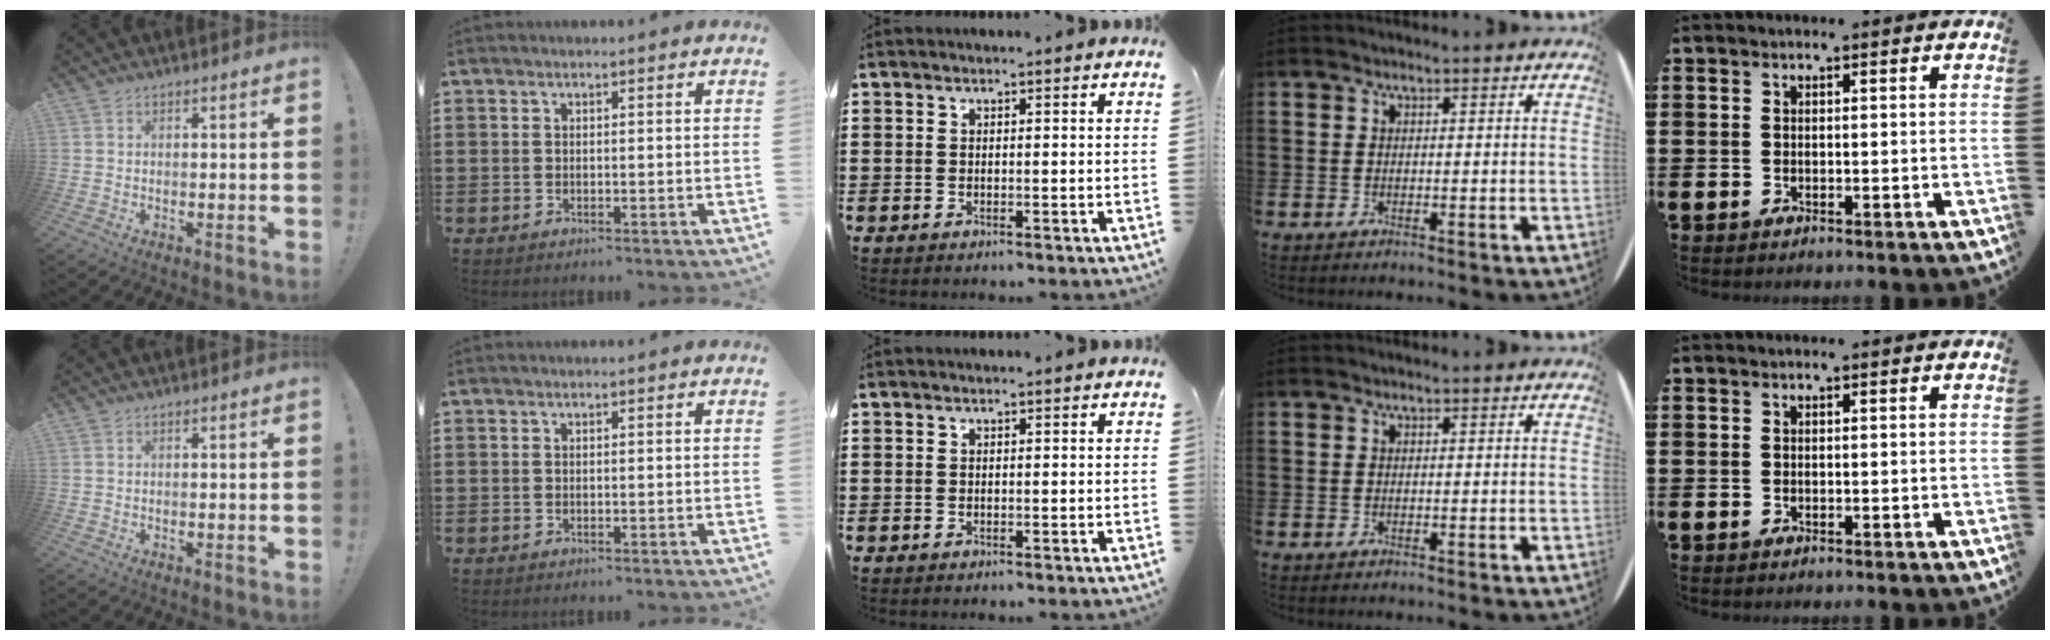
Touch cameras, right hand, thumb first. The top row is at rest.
{}